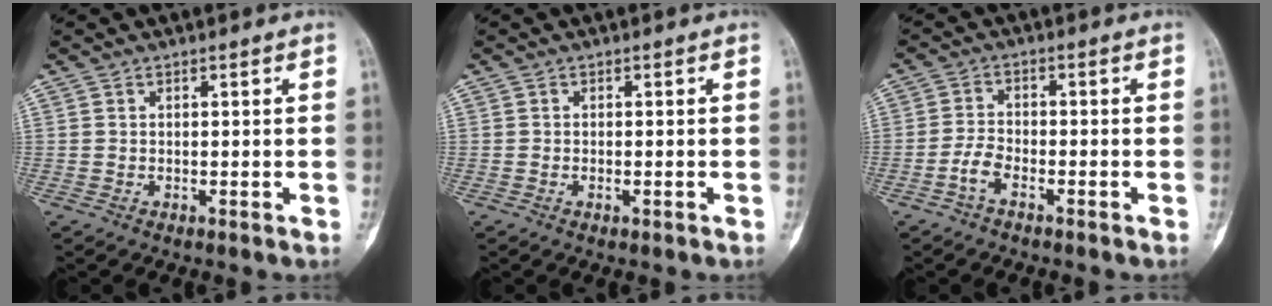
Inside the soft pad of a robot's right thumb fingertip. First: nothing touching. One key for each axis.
{"total": 0.8, "fx": -0.3, "fy": 0.3, "fz": 0.6, "tx": -0.012, "ty": 0.006, "tz": -0.003}
{"total": 3.3, "fx": -2.1, "fy": 1.4, "fz": 2.2, "tx": -0.046, "ty": 0.019, "tz": -0.044}